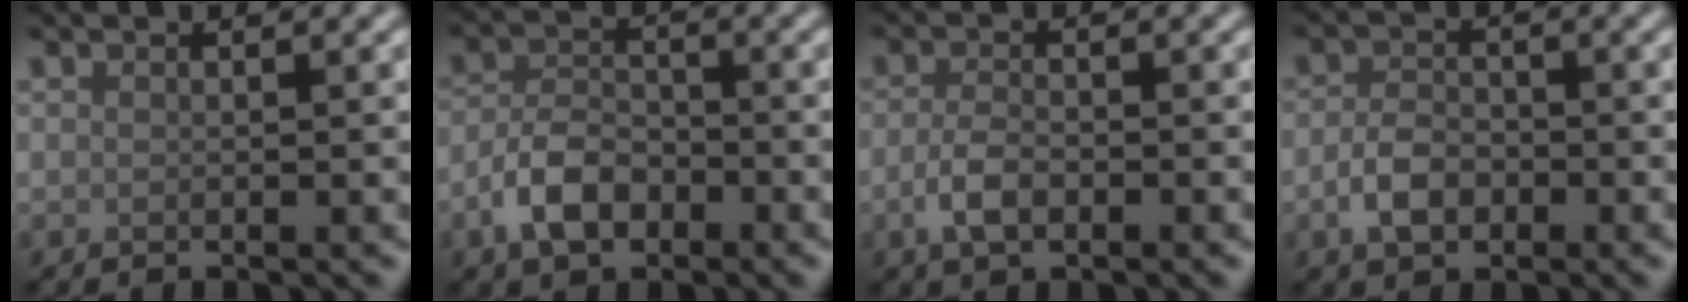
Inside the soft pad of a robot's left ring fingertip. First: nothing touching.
{"total": 4.1, "force": [-2.2, 2.4, 2.5], "torque": [-0.044, 0.004, -0.048]}
{"total": 2.7, "force": [-1.0, 1.4, 2.1], "torque": [-0.044, -0.002, -0.022]}
{"total": 3.1, "force": [-1.2, 2.1, 2.0], "torque": [-0.039, 0.001, -0.027]}